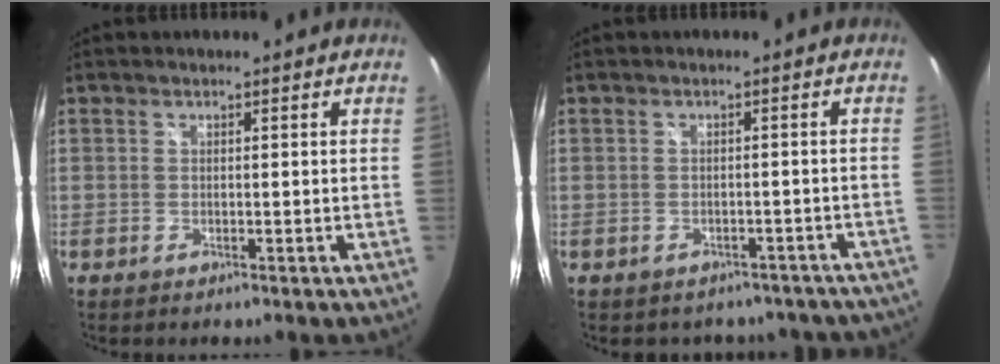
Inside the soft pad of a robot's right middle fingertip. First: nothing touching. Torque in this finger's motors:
{"motor_torque": [1.08, -1.05, 0.07, 0.02]}